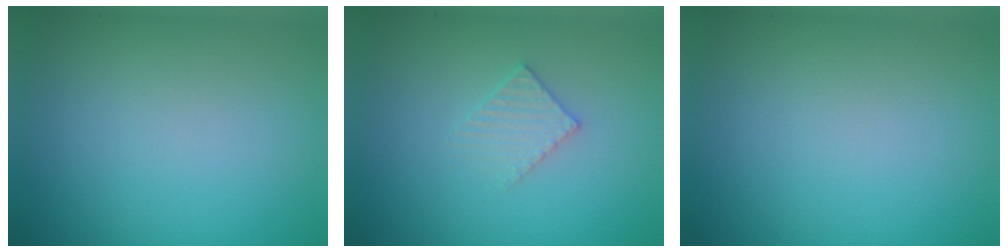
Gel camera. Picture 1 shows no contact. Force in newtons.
{"total": 1.9, "press": 1.9, "slide": 0.2}
{"total": 0.0}